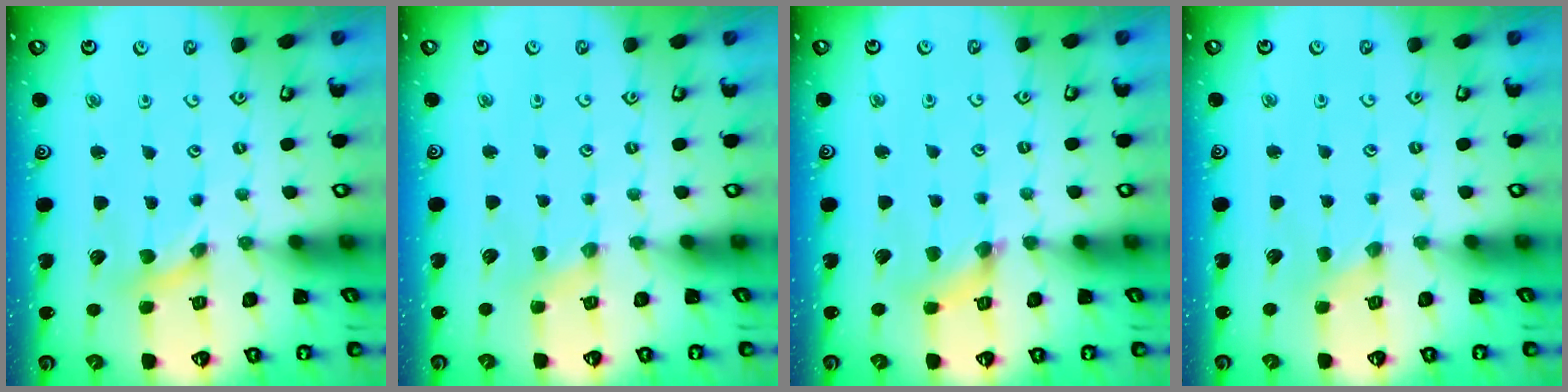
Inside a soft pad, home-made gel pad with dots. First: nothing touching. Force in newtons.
{"total": 2.7, "press": 2.6, "slide": 0.4}
{"total": 2.4, "press": 2.4, "slide": 0.2}
{"total": 0.0}